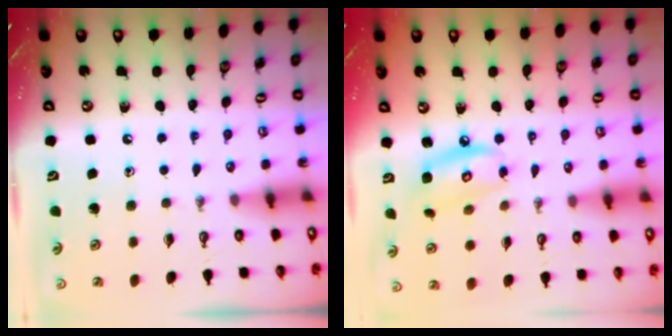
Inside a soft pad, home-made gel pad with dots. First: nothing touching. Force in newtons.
{"total": 8.6, "press": 8.5, "slide": 0.7}